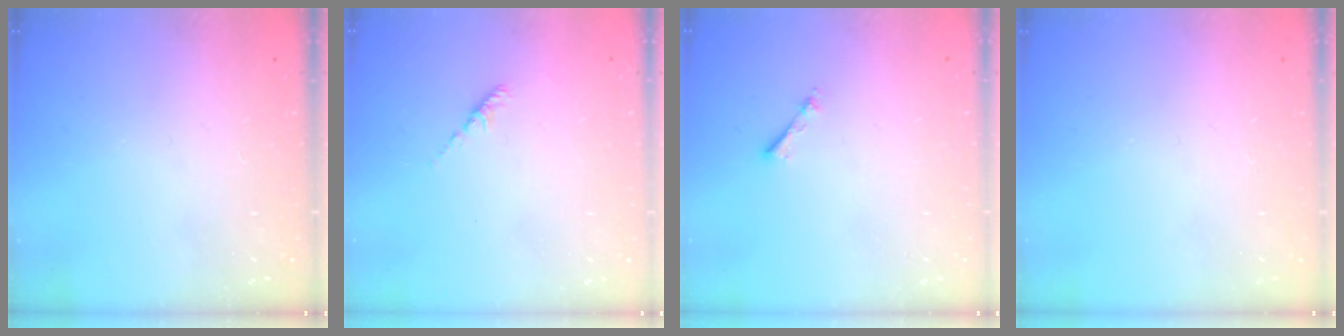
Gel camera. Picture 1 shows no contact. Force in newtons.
{"total": 2.2, "press": 2.1, "slide": 0.6}
{"total": 2.7, "press": 2.7, "slide": 0.4}
{"total": 0.0}